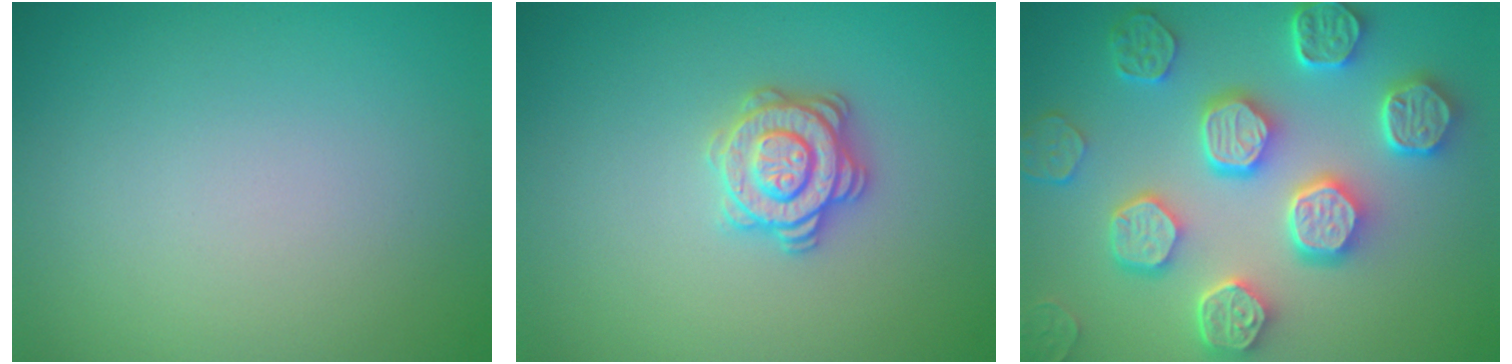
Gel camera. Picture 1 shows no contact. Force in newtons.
{"total": 2.9, "press": 2.9, "slide": 0.4}
{"total": 8.0, "press": 6.4, "slide": 4.8}